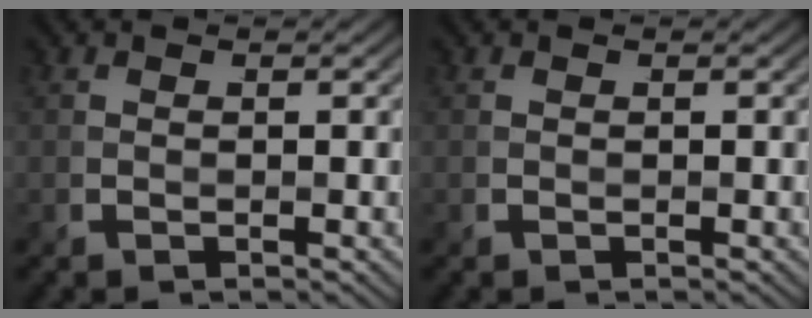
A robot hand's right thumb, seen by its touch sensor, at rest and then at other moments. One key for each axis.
{"total": 0.0}